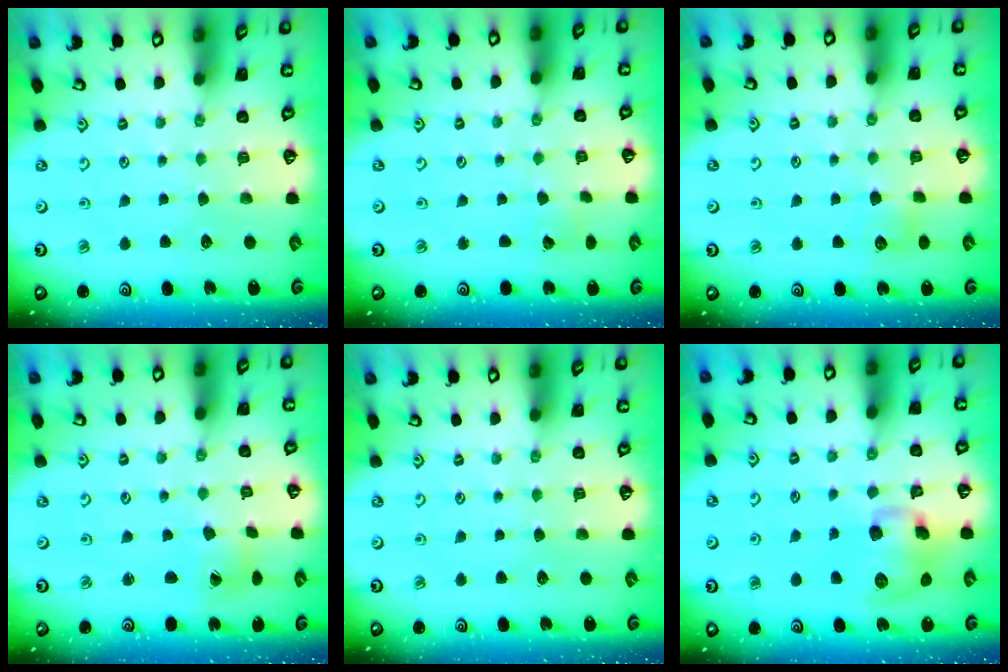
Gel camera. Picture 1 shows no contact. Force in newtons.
{"total": 2.7, "press": 2.7, "slide": 0.3}
{"total": 4.9, "press": 4.8, "slide": 0.6}
{"total": 2.5, "press": 2.5, "slide": 0.3}
{"total": 0.0}
{"total": 11.7, "press": 11.5, "slide": 2.0}